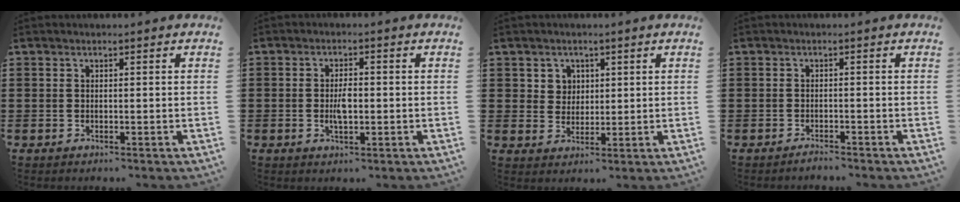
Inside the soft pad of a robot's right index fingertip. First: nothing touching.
{"total": 3.4, "force": [-0.4, 1.4, 3.1], "torque": [-0.065, -0.001, -0.010]}
{"total": 3.0, "force": [1.4, 2.6, 0.4], "torque": [-0.021, 0.010, 0.024]}
{"total": 1.3, "force": [-1.3, -0.1, 0.1], "torque": [-0.006, 0.001, -0.025]}